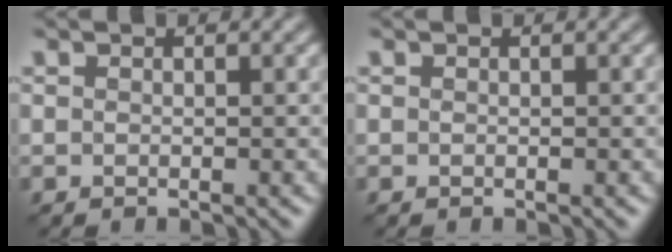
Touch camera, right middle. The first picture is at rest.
{"total": 0.0}